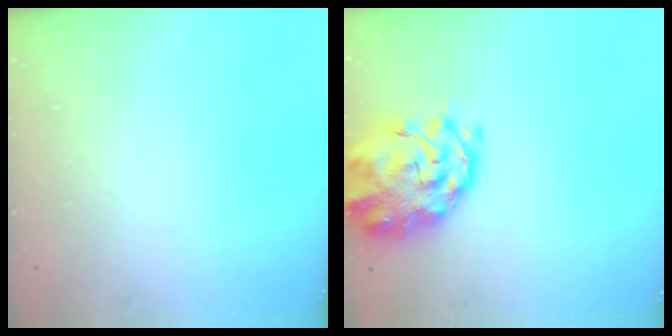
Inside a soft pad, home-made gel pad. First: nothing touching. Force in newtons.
{"total": 3.8, "press": 3.6, "slide": 1.2}